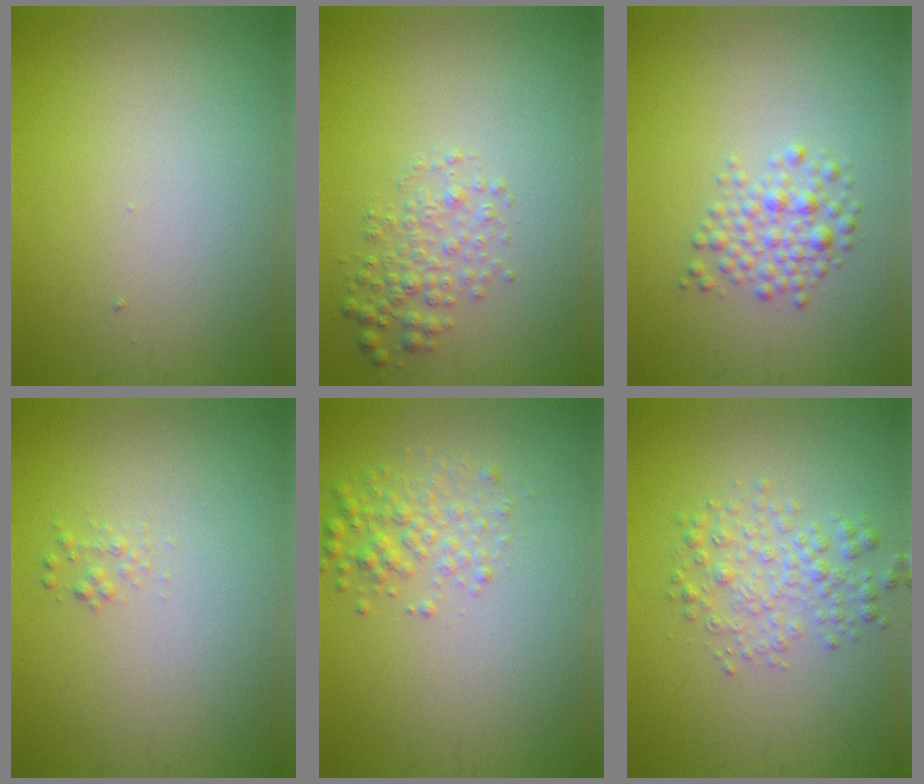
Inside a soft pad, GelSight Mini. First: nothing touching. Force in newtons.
{"total": 2.4, "press": 2.4, "slide": 0.1}
{"total": 2.6, "press": 2.6, "slide": 0.1}
{"total": 0.7, "press": 0.7, "slide": 0.0}
{"total": 2.4, "press": 2.4, "slide": 0.1}
{"total": 2.8, "press": 2.8, "slide": 0.0}